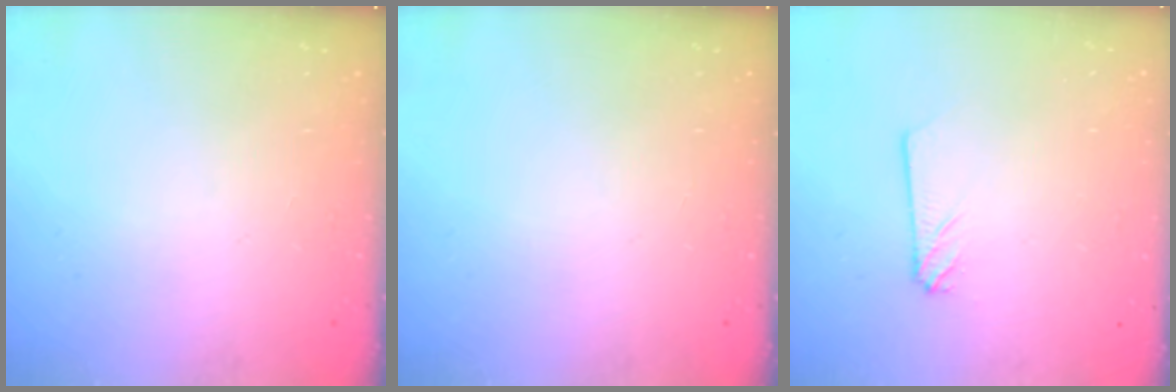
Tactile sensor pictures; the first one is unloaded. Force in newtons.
{"total": 0.0}
{"total": 2.9, "press": 2.9, "slide": 0.3}